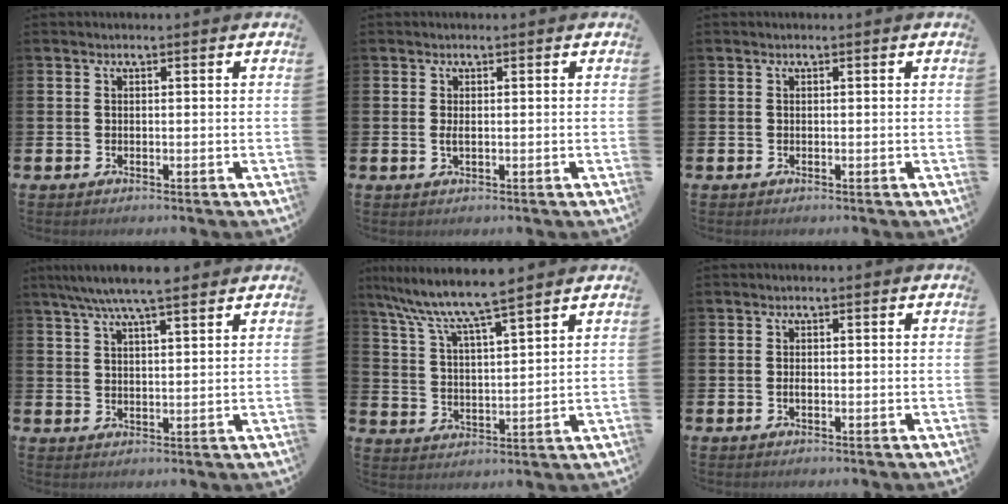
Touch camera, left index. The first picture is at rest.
{"total": 1.1, "force": [0.0, 0.3, 1.0], "torque": [-0.011, -0.002, -0.002]}
{"total": 0.0}
{"total": 6.6, "force": [5.9, 0.9, 3.0], "torque": [-0.070, -0.014, 0.106]}
{"total": 8.3, "force": [7.6, 0.3, 3.4], "torque": [-0.096, -0.040, 0.133]}
{"total": 0.8, "force": [-0.2, 0.4, 0.7], "torque": [-0.014, 0.001, -0.004]}